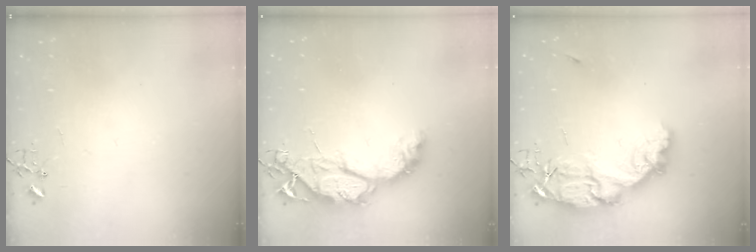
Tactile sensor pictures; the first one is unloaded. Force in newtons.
{"total": 14.8, "press": 14.7, "slide": 1.4}
{"total": 15.2, "press": 15.1, "slide": 1.5}